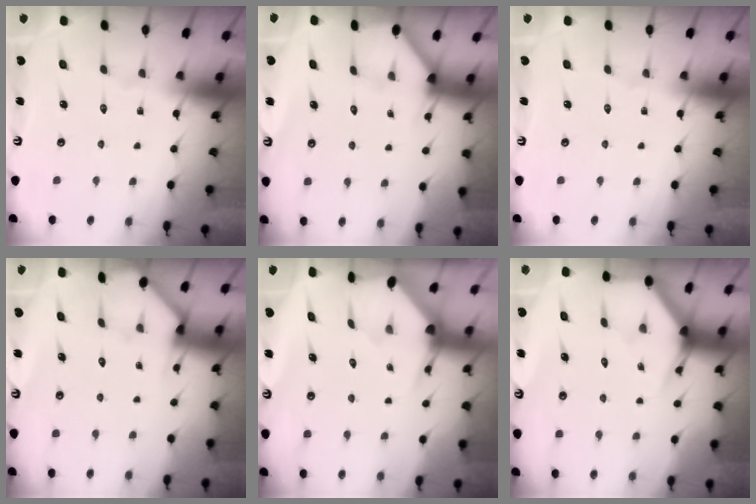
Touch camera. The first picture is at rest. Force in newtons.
{"total": 2.2, "press": 2.2, "slide": 0.2}
{"total": 0.0}
{"total": 2.6, "press": 2.6, "slide": 0.2}
{"total": 3.3, "press": 3.3, "slide": 0.1}
{"total": 3.9, "press": 3.9, "slide": 0.3}